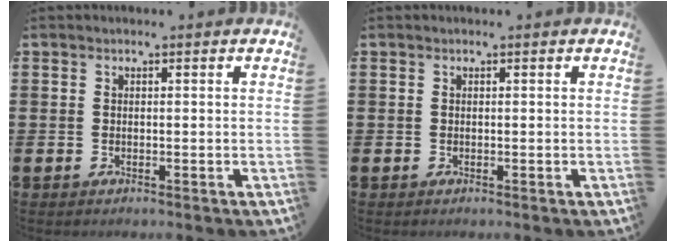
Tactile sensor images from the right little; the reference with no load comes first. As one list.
[{"total": 0.0}]